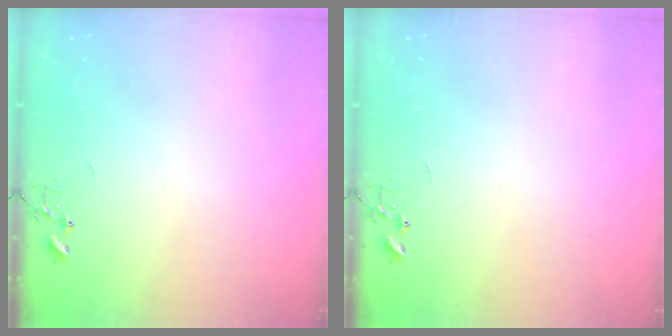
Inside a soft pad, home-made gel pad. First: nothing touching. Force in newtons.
{"total": 0.0}